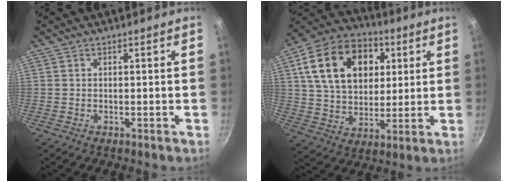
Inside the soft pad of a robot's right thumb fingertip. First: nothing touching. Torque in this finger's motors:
{"motor_torque": [0.84, 3.65, 1.26, 0.03, 0.33]}